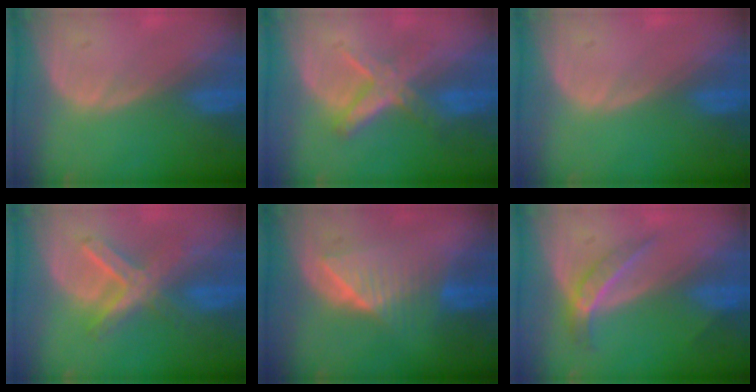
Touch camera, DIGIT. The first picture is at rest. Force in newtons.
{"total": 6.4, "press": 5.7, "slide": 3.0}
{"total": 0.0}
{"total": 6.9, "press": 6.2, "slide": 3.0}
{"total": 6.4, "press": 6.3, "slide": 1.1}
{"total": 4.4, "press": 3.9, "slide": 2.0}